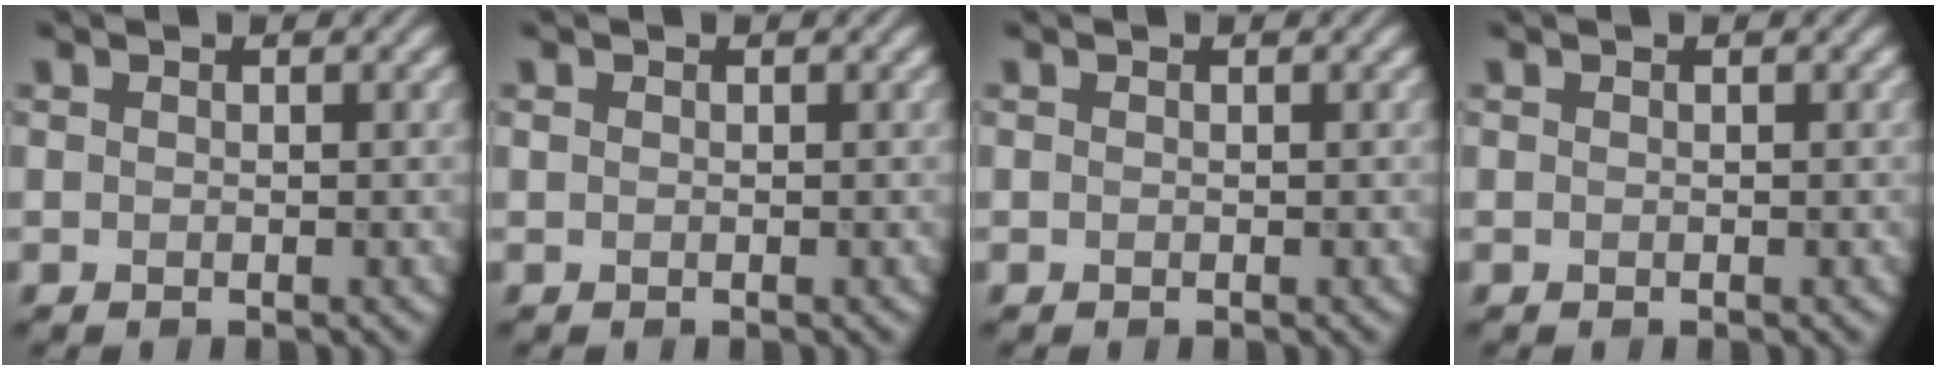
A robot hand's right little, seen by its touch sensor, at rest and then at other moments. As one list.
[{"total": 0.0}, {"total": 0.0}, {"total": 0.0}]